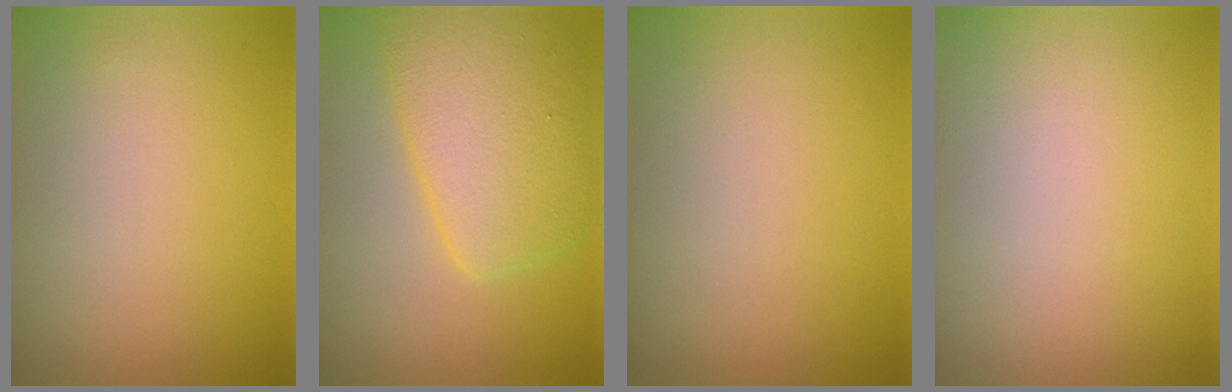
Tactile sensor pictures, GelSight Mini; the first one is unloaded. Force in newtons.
{"total": 5.8, "press": 5.8, "slide": 0.2}
{"total": 0.0}
{"total": 0.0}